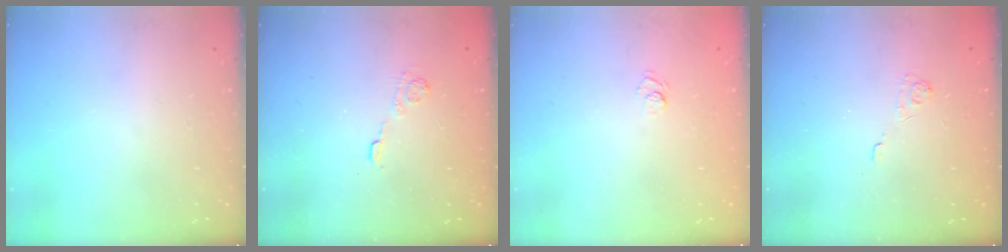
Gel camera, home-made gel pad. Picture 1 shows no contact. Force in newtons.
{"total": 3.5, "press": 3.2, "slide": 1.4}
{"total": 4.5, "press": 4.3, "slide": 1.2}
{"total": 2.1, "press": 1.5, "slide": 1.4}